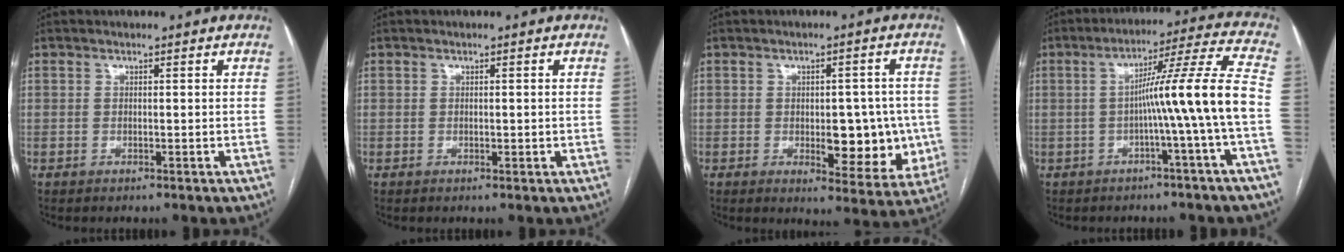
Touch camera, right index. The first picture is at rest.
{"total": 0.9, "force": [0.0, 0.5, 0.7], "torque": [-0.010, 0.000, 0.002]}
{"total": 10.4, "force": [-1.4, 4.9, 9.1], "torque": [-0.098, 0.006, -0.005]}
{"total": 11.3, "force": [-2.4, -2.4, 10.8], "torque": [-0.160, 0.021, -0.037]}